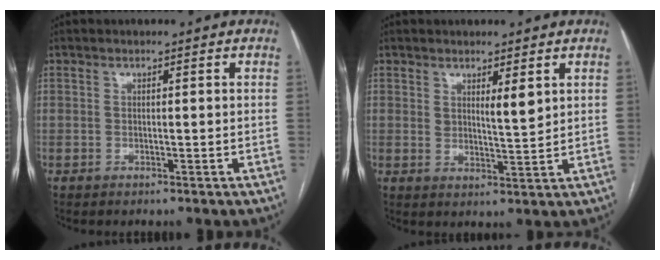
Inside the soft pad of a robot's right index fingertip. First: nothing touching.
{"total": 3.4, "force": [1.9, 0.5, 2.8], "torque": [-0.049, -0.009, 0.035]}